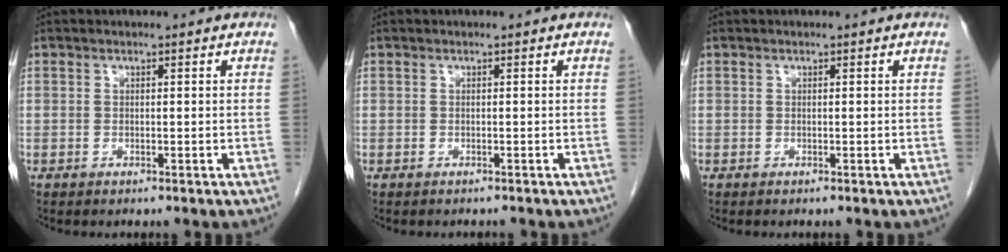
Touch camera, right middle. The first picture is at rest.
{"total": 0.7, "force": [-0.7, 0.2, 0.0], "torque": [-0.008, -0.001, -0.012]}
{"total": 0.0}